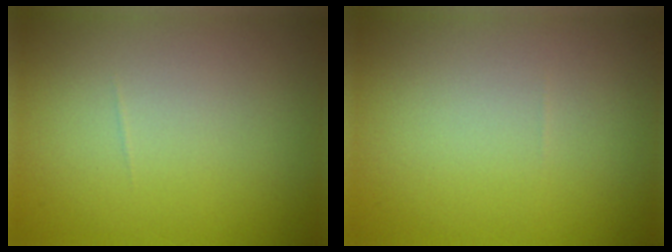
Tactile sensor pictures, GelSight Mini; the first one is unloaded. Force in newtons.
{"total": 0.0}